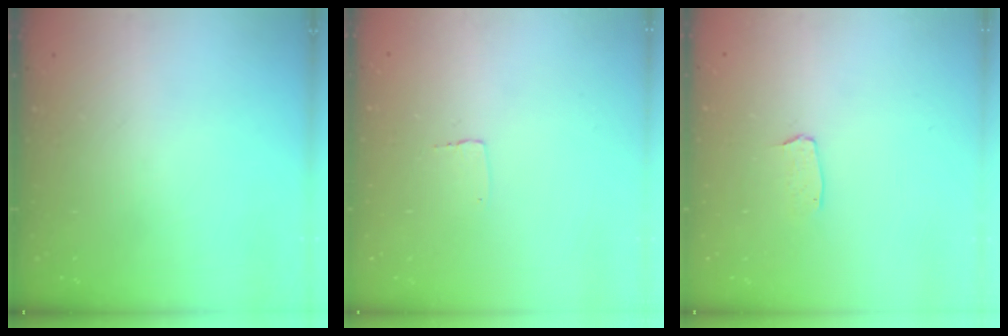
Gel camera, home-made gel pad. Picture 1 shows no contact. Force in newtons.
{"total": 2.3, "press": 2.3, "slide": 0.1}
{"total": 3.0, "press": 3.0, "slide": 0.2}